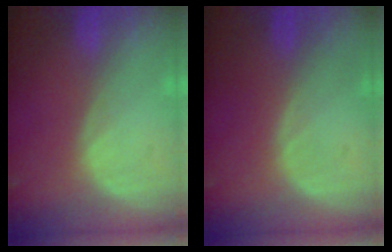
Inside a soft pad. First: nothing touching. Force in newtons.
{"total": 0.0}